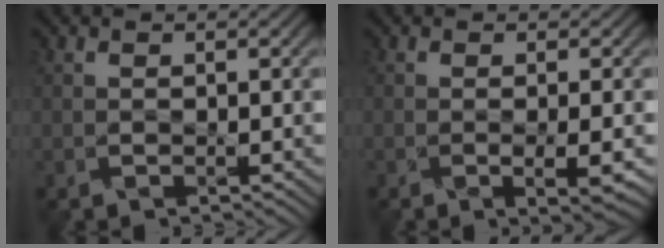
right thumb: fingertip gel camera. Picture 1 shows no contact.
{"total": 3.5, "force": [-1.5, 0.5, 3.1], "torque": [-0.052, -0.008, -0.017]}